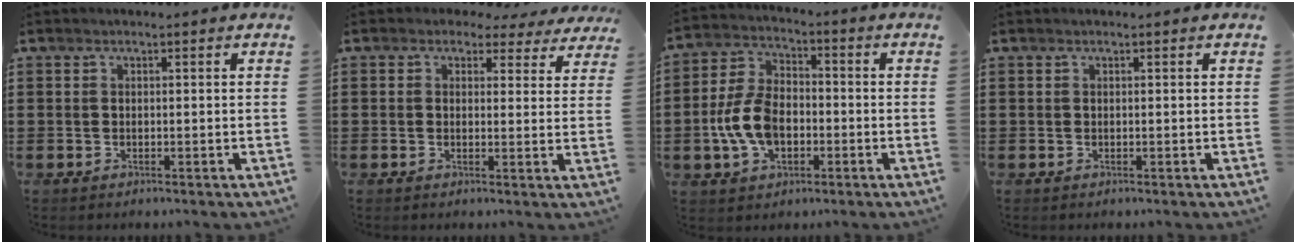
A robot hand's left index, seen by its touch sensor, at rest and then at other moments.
{"total": 2.6, "force": [1.9, 1.5, 1.0], "torque": [-0.021, -0.003, 0.031]}
{"total": 9.4, "force": [-2.3, 5.8, 7.0], "torque": [-0.168, 0.007, -0.048]}
{"total": 0.0}